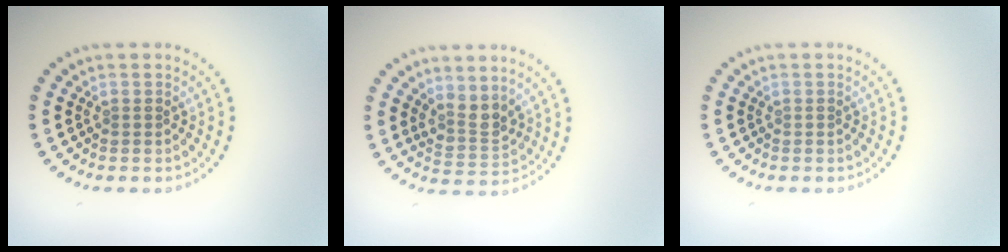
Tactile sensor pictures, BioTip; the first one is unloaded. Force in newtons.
{"total": 2.4, "press": 1.9, "slide": 1.5}
{"total": 0.0}